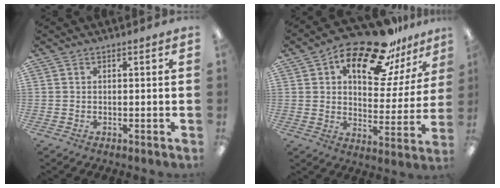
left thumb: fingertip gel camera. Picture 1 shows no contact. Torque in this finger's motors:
{"motor_torque": [0.31, 0.56, 1.59, -1.18, 0.30]}